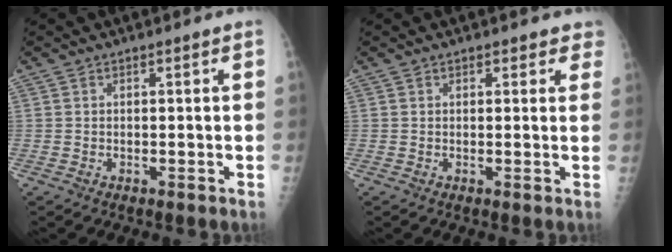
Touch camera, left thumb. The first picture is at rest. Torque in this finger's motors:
{"motor_torque": [-0.35, 0.17, -0.03, 0.07, -0.05]}